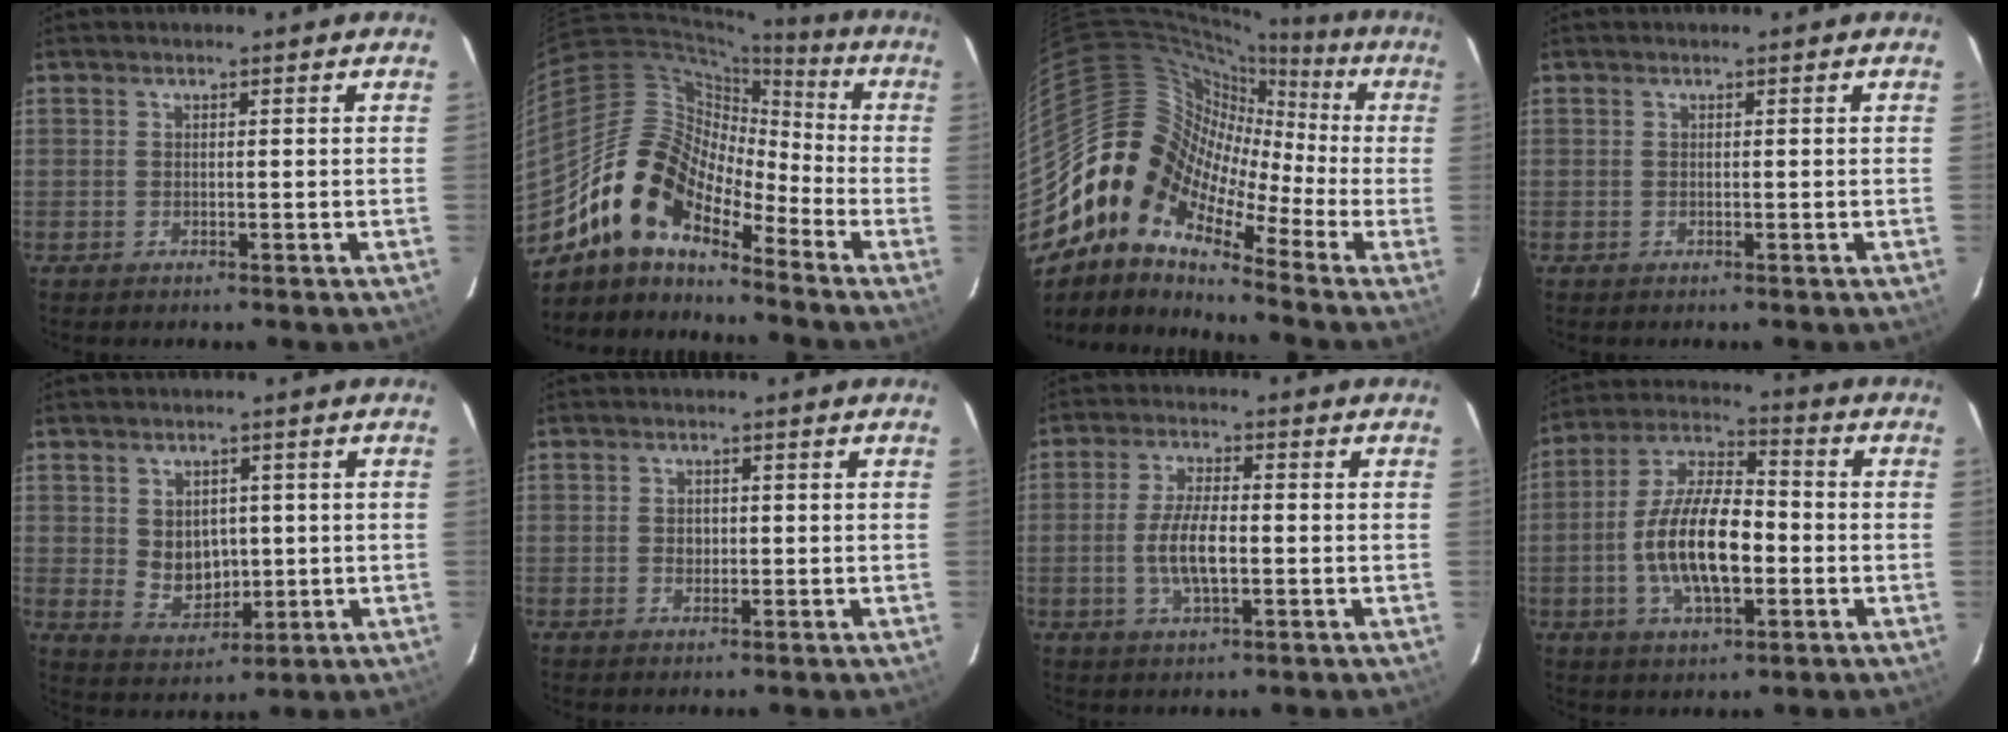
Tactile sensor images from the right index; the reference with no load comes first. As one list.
[{"total": 13.9, "force": [-10.7, 5.8, 6.6], "torque": [-0.109, 0.020, -0.219]}, {"total": 12.6, "force": [-3.8, 9.7, 7.1], "torque": [-0.110, 0.008, -0.106]}, {"total": 0.0}, {"total": 6.8, "force": [0.6, 5.6, 3.9], "torque": [-0.070, -0.001, 0.030]}, {"total": 1.9, "force": [-0.1, 1.7, 0.9], "torque": [-0.014, 0.004, -0.002]}, {"total": 7.3, "force": [-1.2, 2.5, 6.7], "torque": [-0.136, -0.001, -0.023]}, {"total": 14.6, "force": [-2.9, 6.0, 12.9], "torque": [-0.255, 0.005, -0.052]}]